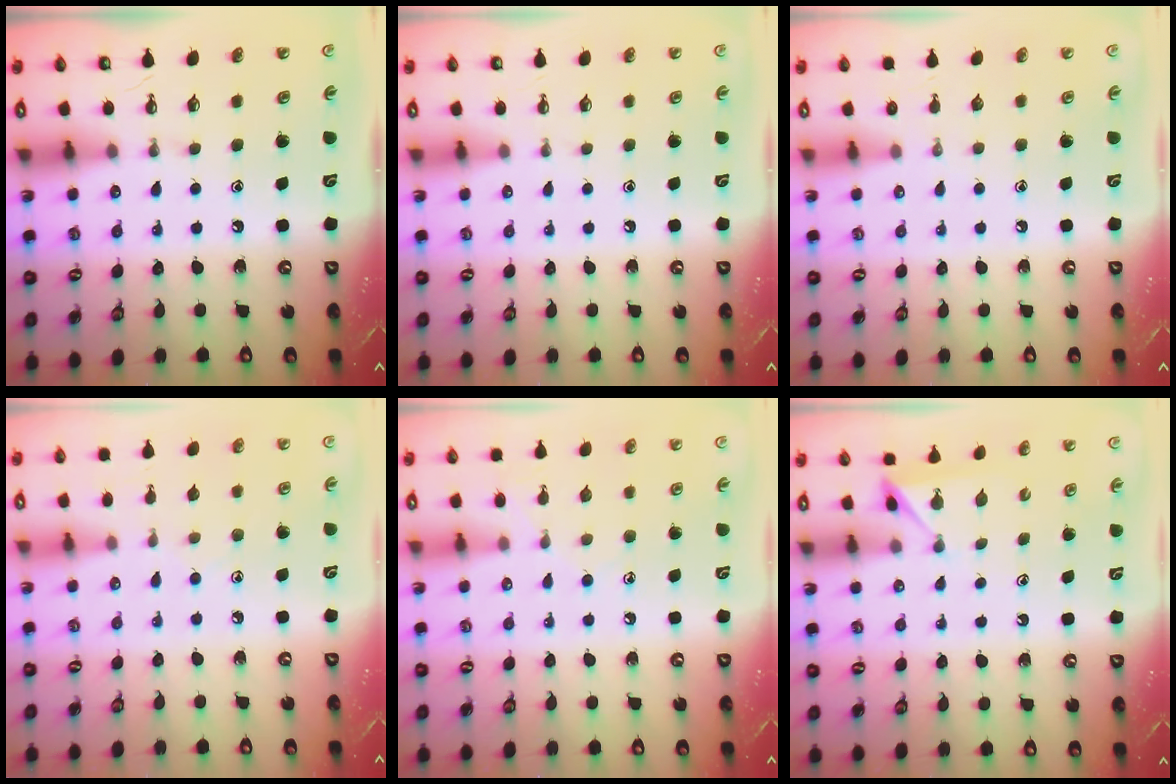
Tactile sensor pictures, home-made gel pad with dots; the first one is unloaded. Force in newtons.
{"total": 0.0}
{"total": 0.0}
{"total": 6.1, "press": 6.1, "slide": 0.6}
{"total": 6.4, "press": 6.4, "slide": 0.7}
{"total": 2.8, "press": 2.8, "slide": 0.5}